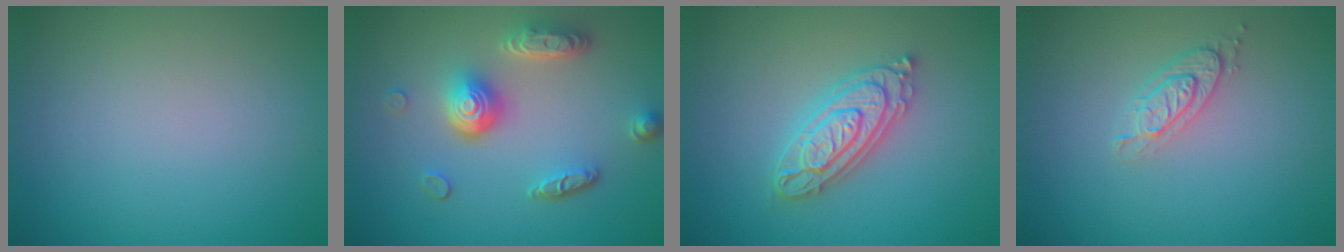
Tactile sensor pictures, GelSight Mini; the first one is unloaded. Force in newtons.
{"total": 5.2, "press": 3.8, "slide": 3.6}
{"total": 4.3, "press": 4.2, "slide": 0.8}
{"total": 2.1, "press": 1.9, "slide": 0.9}